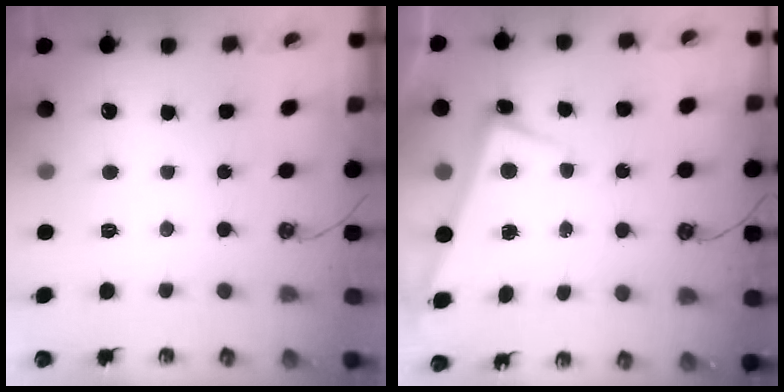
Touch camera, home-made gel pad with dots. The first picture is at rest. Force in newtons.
{"total": 2.8, "press": 2.7, "slide": 0.4}